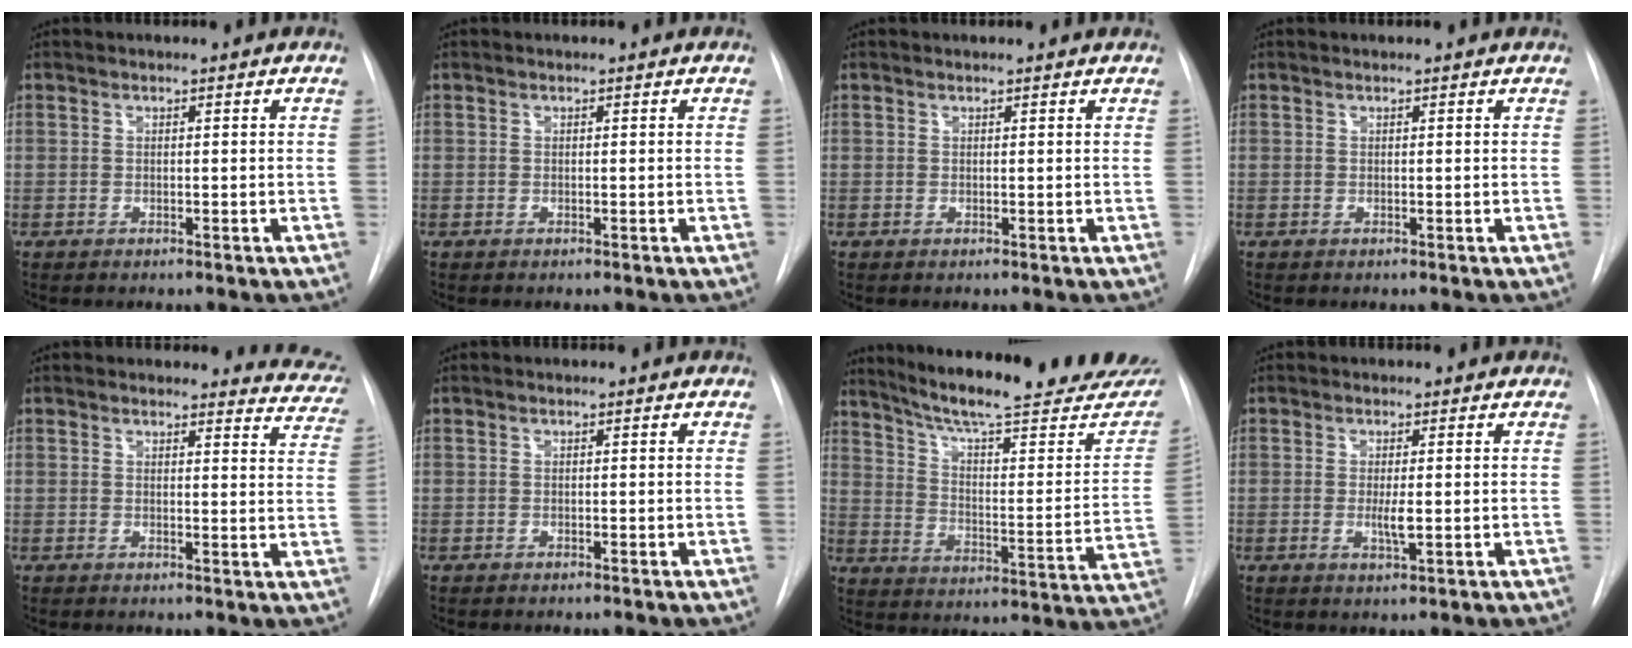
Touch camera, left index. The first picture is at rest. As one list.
[{"total": 0.0}, {"total": 1.7, "force": [1.7, 0.2, 0.2], "torque": [-0.011, 0.007, 0.013]}, {"total": 0.6, "force": [0.6, 0.0, 0.1], "torque": [-0.004, 0.004, 0.005]}, {"total": 7.6, "force": [7.3, 1.7, -0.5], "torque": [0.042, -0.055, 0.042]}, {"total": 0.0}, {"total": 28.2, "force": [24.6, 3.3, 13.4], "torque": [-0.203, -0.075, 0.320]}, {"total": 2.5, "force": [-0.4, 0.5, 2.5], "torque": [-0.047, -0.008, -0.006]}]